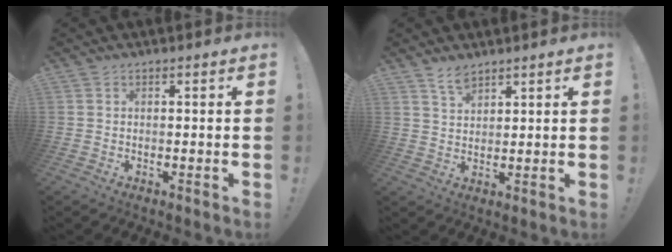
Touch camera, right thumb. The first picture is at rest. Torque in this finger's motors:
{"motor_torque": [-0.13, 0.15, -0.06, 0.07, 0.00]}